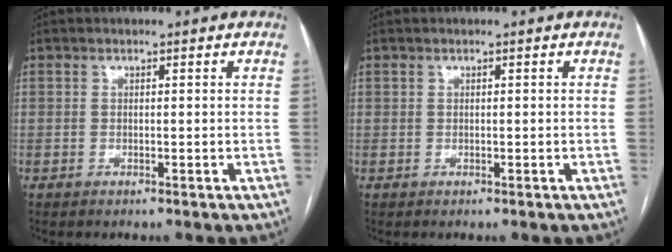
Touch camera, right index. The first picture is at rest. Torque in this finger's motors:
{"motor_torque": [-0.38, 0.26, -0.06, 0.01]}